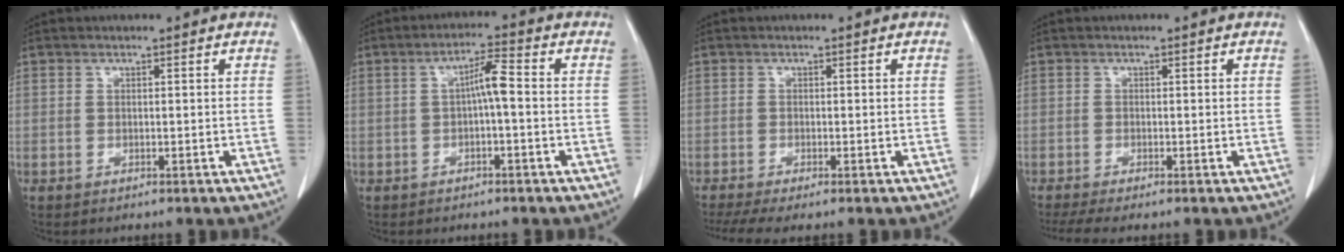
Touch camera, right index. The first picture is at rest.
{"total": 4.2, "force": [-0.1, 0.4, 4.1], "torque": [-0.070, 0.012, -0.002]}
{"total": 4.1, "force": [-3.0, 0.4, 2.8], "torque": [-0.054, -0.007, -0.052]}
{"total": 3.4, "force": [-2.6, 0.1, 2.1], "torque": [-0.039, -0.007, -0.047]}